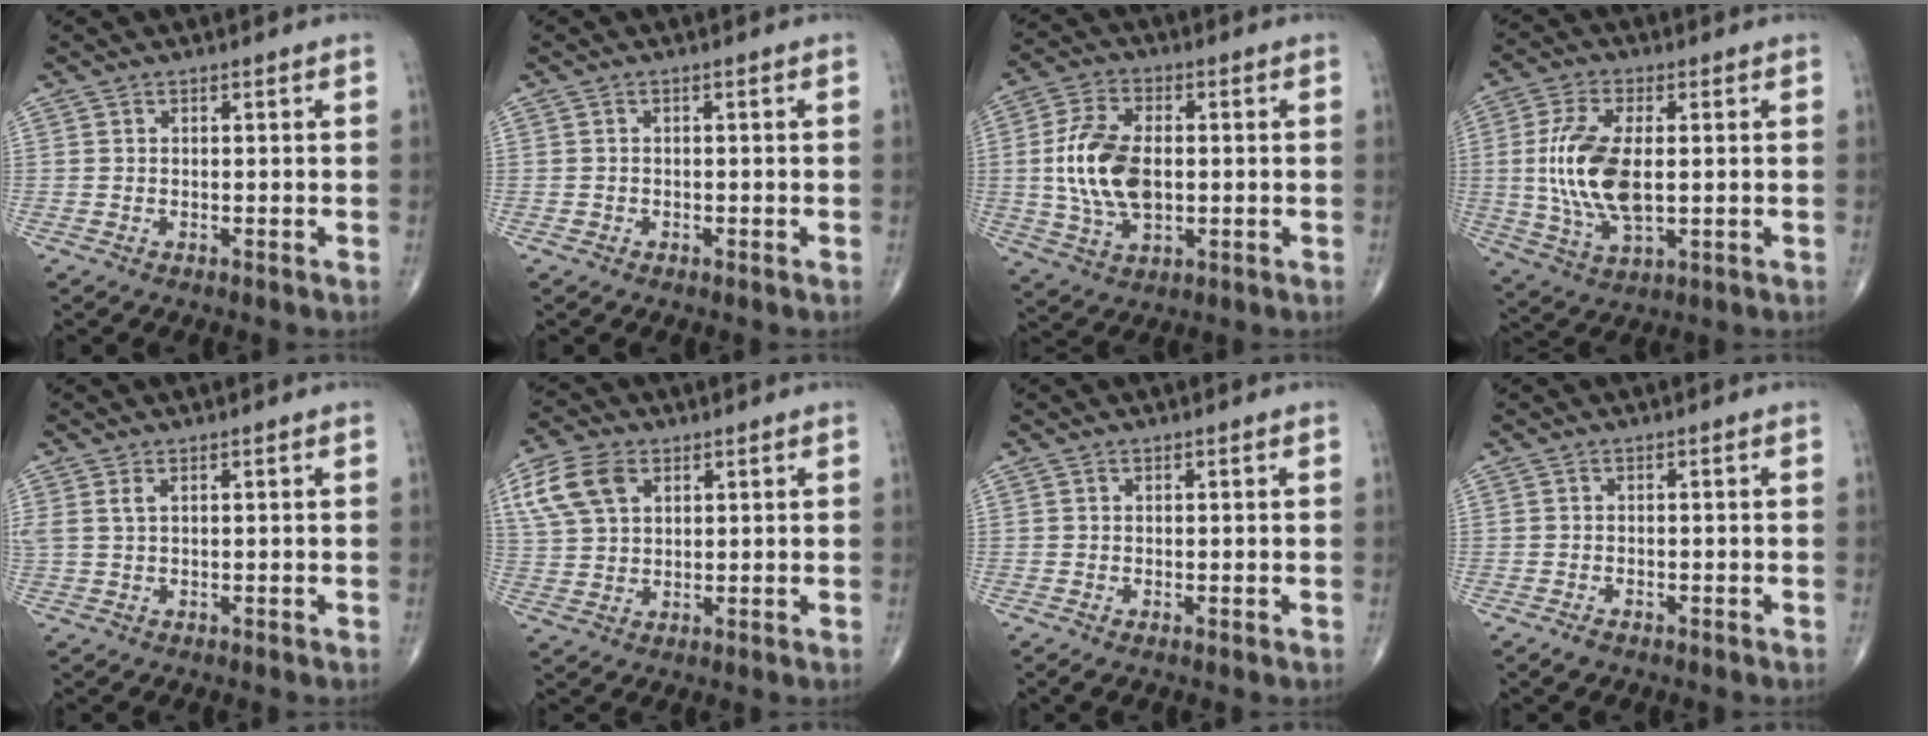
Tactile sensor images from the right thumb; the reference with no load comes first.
{"total": 0.7, "force": [-0.3, 0.6, 0.1], "torque": [-0.001, 0.003, -0.008]}
{"total": 13.3, "force": [0.0, 7.7, 10.8], "torque": [-0.211, 0.004, 0.004]}
{"total": 13.8, "force": [0.4, 6.7, 12.0], "torque": [-0.251, -0.008, 0.014]}
{"total": 2.3, "force": [1.0, 1.0, 1.8], "torque": [-0.052, 0.013, 0.032]}
{"total": 9.9, "force": [4.1, 6.4, 6.4], "torque": [-0.127, 0.002, 0.082]}
{"total": 0.8, "force": [-0.1, 0.4, 0.7], "torque": [-0.016, -0.002, -0.002]}
{"total": 1.3, "force": [-0.9, 0.8, 0.7], "torque": [-0.015, 0.001, -0.014]}